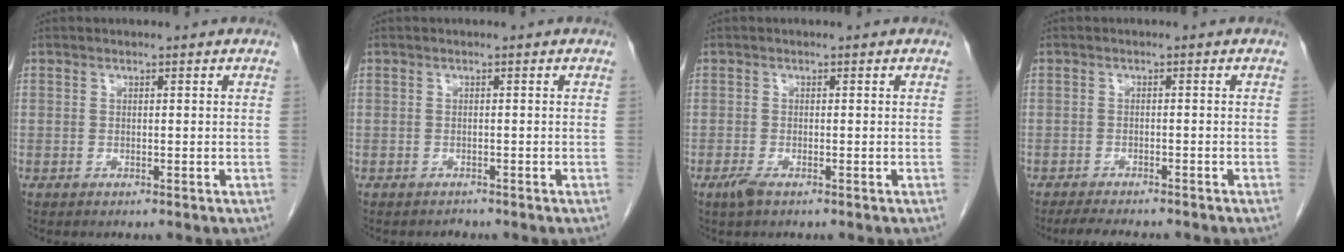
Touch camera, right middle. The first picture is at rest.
{"total": 0.6, "force": [-0.5, 0.2, -0.2], "torque": [-0.003, -0.003, -0.009]}
{"total": 1.7, "force": [-1.1, 0.4, 1.2], "torque": [-0.032, -0.004, -0.021]}
{"total": 6.2, "force": [-5.4, 1.2, 2.7], "torque": [-0.040, -0.010, -0.079]}